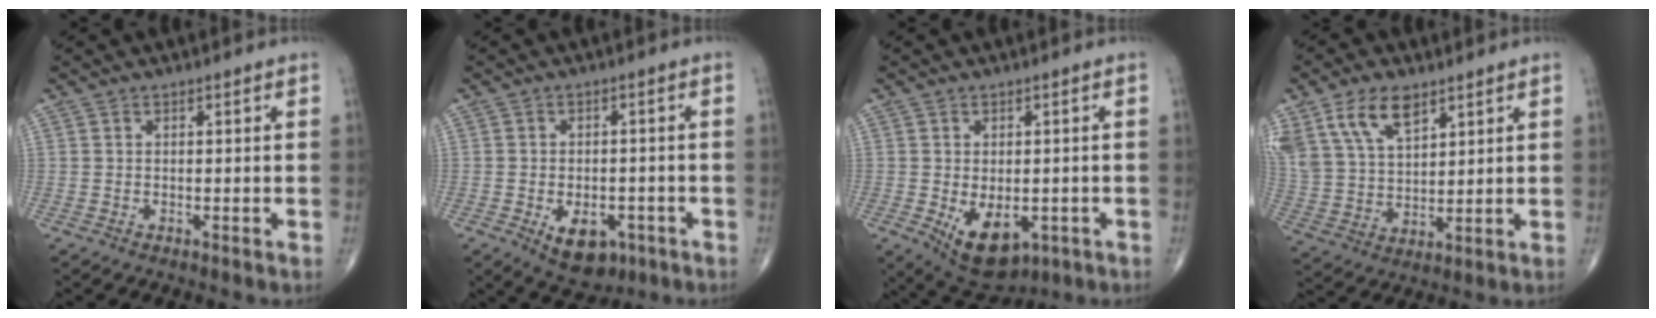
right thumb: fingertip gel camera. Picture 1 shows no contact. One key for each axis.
{"total": 8.0, "fx": -3.3, "fy": 5.0, "fz": 5.3, "tx": -0.064, "ty": 0.010, "tz": -0.036}
{"total": 9.8, "fx": -2.9, "fy": 5.9, "fz": 7.3, "tx": -0.094, "ty": -0.006, "tz": -0.026}
{"total": 13.5, "fx": 7.8, "fy": 7.3, "fz": 8.1, "tx": -0.146, "ty": -0.021, "tz": 0.159}